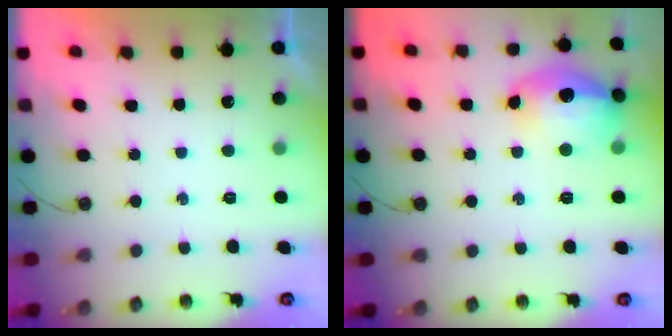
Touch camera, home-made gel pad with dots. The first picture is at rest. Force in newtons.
{"total": 16.8, "press": 16.8, "slide": 0.8}